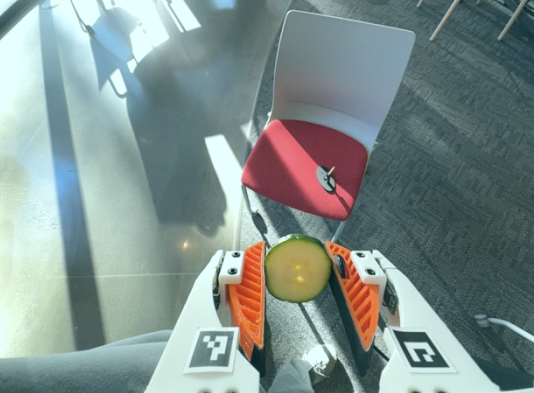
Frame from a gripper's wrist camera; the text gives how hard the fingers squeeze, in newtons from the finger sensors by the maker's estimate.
{"total": 6.3, "left": 6.4, "right": 6.3}